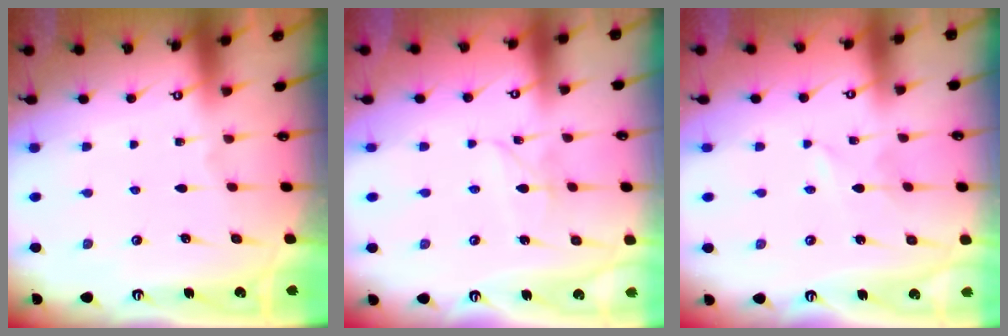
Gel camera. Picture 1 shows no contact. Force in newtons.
{"total": 2.8, "press": 2.8, "slide": 0.2}
{"total": 1.0, "press": 1.0, "slide": 0.1}